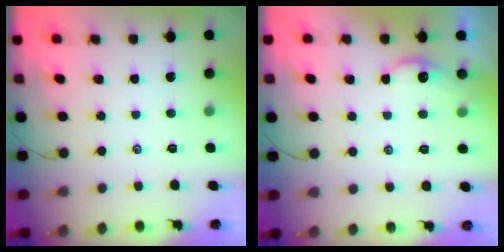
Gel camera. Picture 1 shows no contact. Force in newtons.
{"total": 2.6, "press": 2.6, "slide": 0.3}